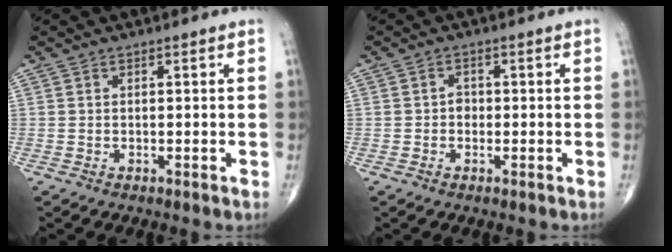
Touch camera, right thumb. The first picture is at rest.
{"total": 1.6, "force": [-0.3, 1.3, 0.8], "torque": [-0.002, 0.006, -0.008]}